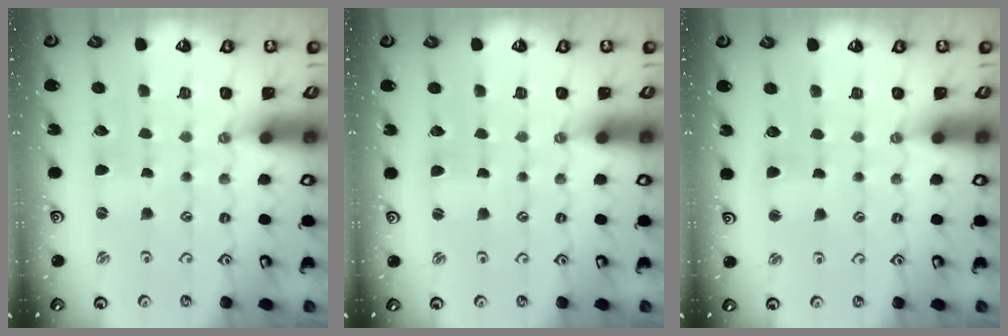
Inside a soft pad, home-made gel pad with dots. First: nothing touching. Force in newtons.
{"total": 0.6, "press": 0.5, "slide": 0.2}
{"total": 1.9, "press": 1.9, "slide": 0.2}